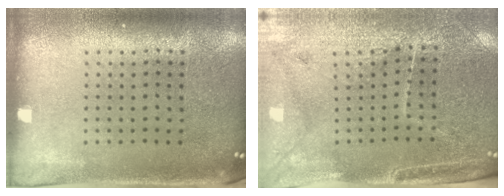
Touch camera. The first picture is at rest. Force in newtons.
{"total": 3.3, "press": 3.1, "slide": 1.0}